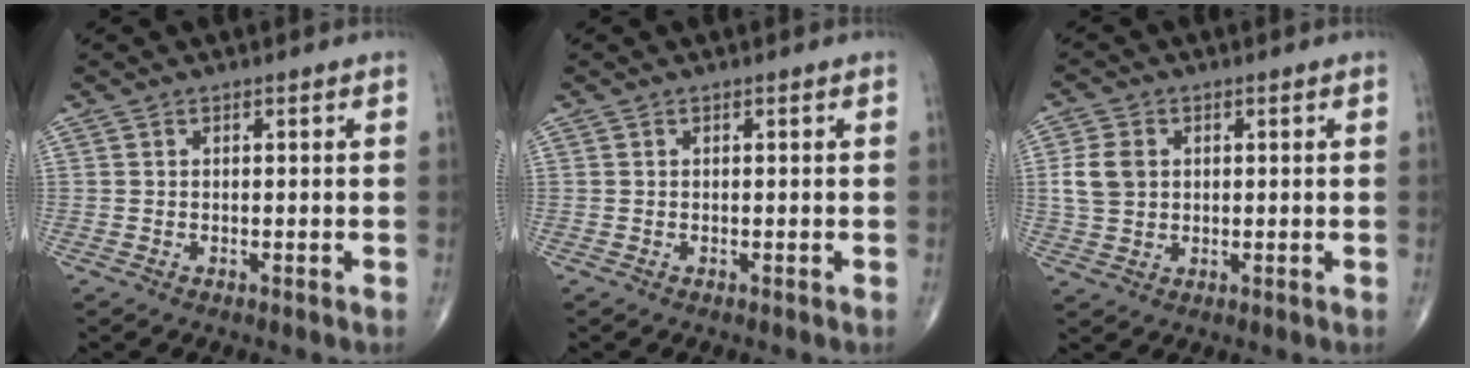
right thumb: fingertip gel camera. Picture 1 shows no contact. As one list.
[{"total": 0.0}, {"total": 5.9, "force": [0.9, 4.6, 3.6], "torque": [-0.065, 0.000, 0.019]}]